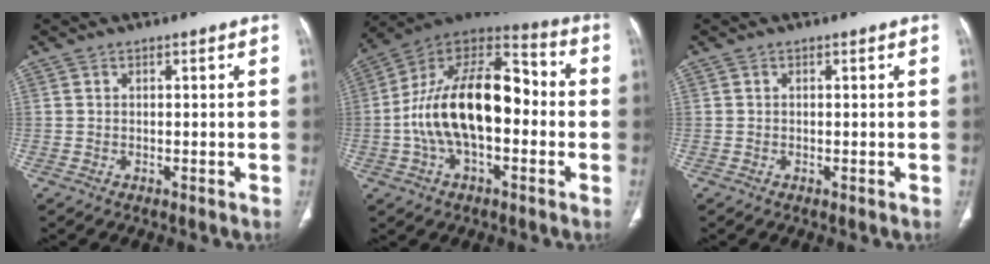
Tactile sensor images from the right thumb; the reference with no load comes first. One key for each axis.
{"total": 21.7, "fx": -1.7, "fy": 11.6, "fz": 18.2, "tx": -0.310, "ty": 0.045, "tz": -0.033}
{"total": 0.0}